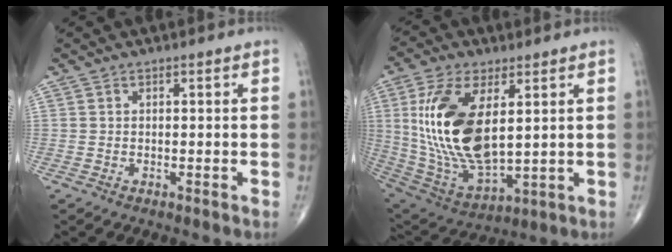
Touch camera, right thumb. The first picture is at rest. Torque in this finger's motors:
{"motor_torque": [0.85, 4.16, 2.12, 0.65, 0.28]}